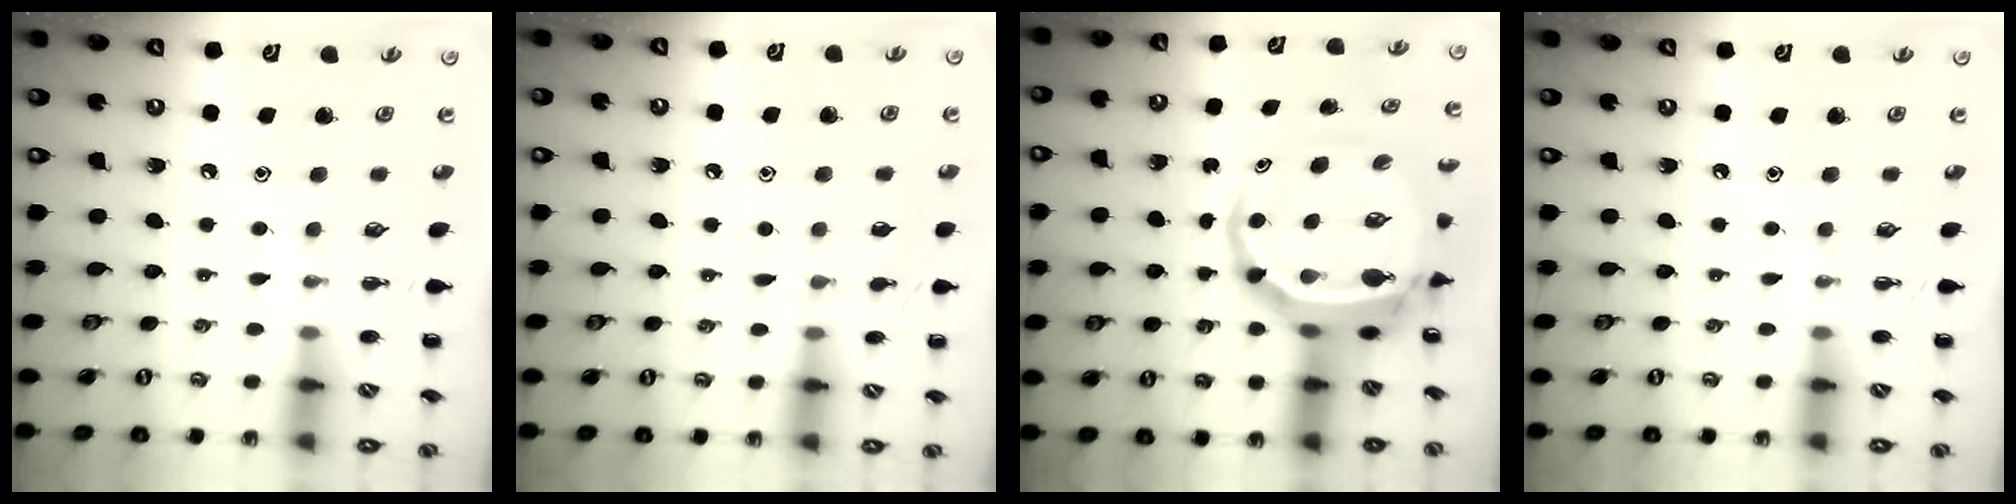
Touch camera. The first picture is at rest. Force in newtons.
{"total": 7.0, "press": 6.7, "slide": 1.8}
{"total": 7.2, "press": 6.9, "slide": 2.2}
{"total": 0.0}